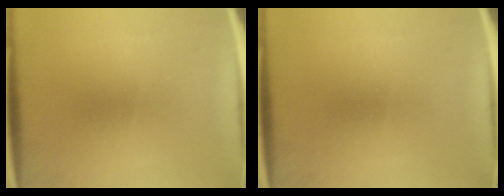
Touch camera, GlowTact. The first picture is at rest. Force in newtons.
{"total": 0.0}